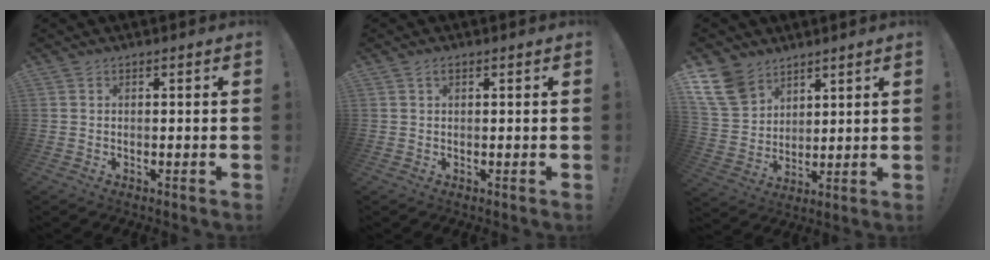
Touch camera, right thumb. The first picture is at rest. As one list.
[{"total": 1.2, "force": [0.6, 0.6, 0.9], "torque": [-0.015, 0.002, 0.009]}, {"total": 13.2, "force": [8.5, 8.8, 4.9], "torque": [-0.092, -0.049, 0.171]}]